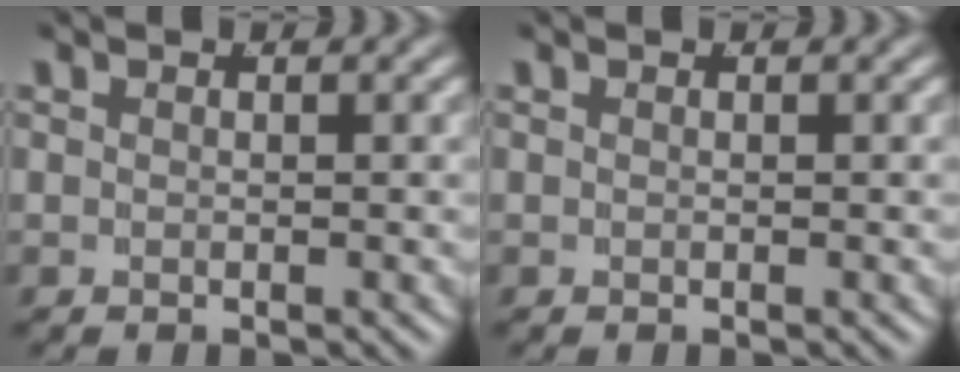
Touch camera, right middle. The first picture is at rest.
{"total": 0.0}